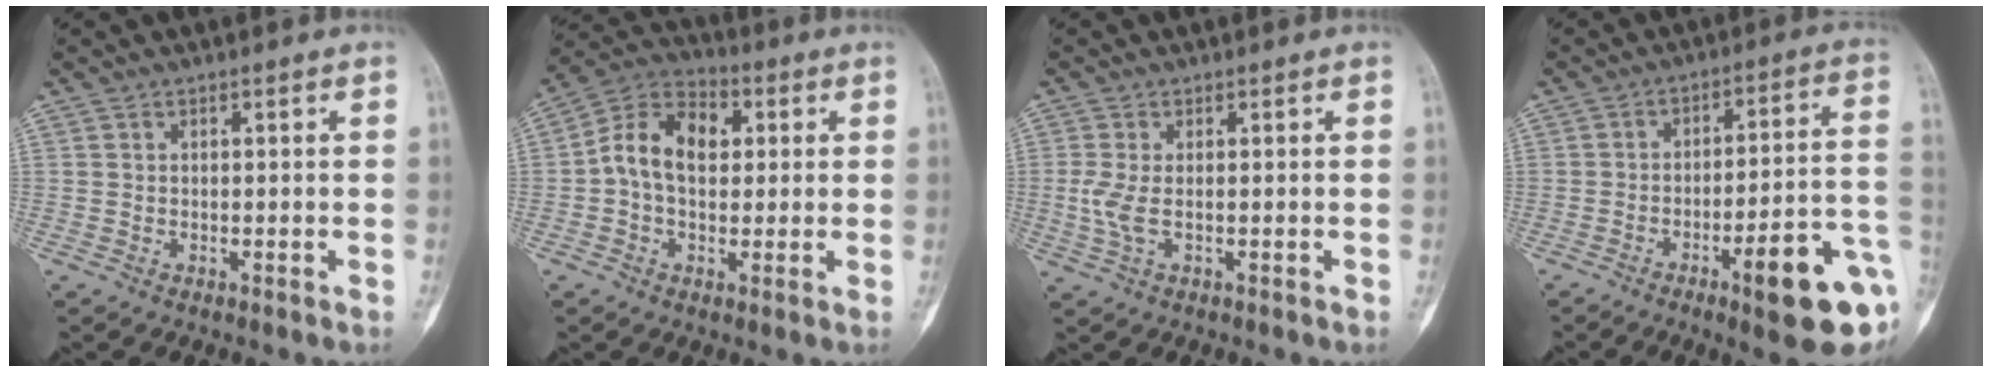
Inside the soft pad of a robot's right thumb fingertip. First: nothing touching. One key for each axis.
{"total": 11.3, "fx": 1.2, "fy": 7.7, "fz": 8.2, "tx": -0.125, "ty": 0.027, "tz": 0.012}
{"total": 3.2, "fx": -0.2, "fy": 1.5, "fz": 2.8, "tx": -0.082, "ty": -0.008, "tz": -0.005}
{"total": 17.0, "fx": -6.7, "fy": 3.5, "fz": 15.2, "tx": -0.159, "ty": 0.035, "tz": -0.085}